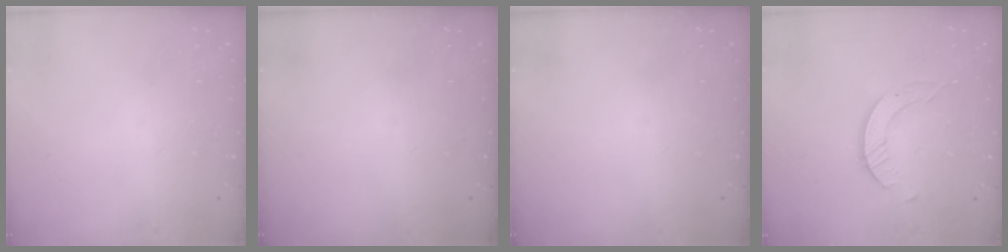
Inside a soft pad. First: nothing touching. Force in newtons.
{"total": 0.0}
{"total": 0.0}
{"total": 2.4, "press": 2.4, "slide": 0.3}